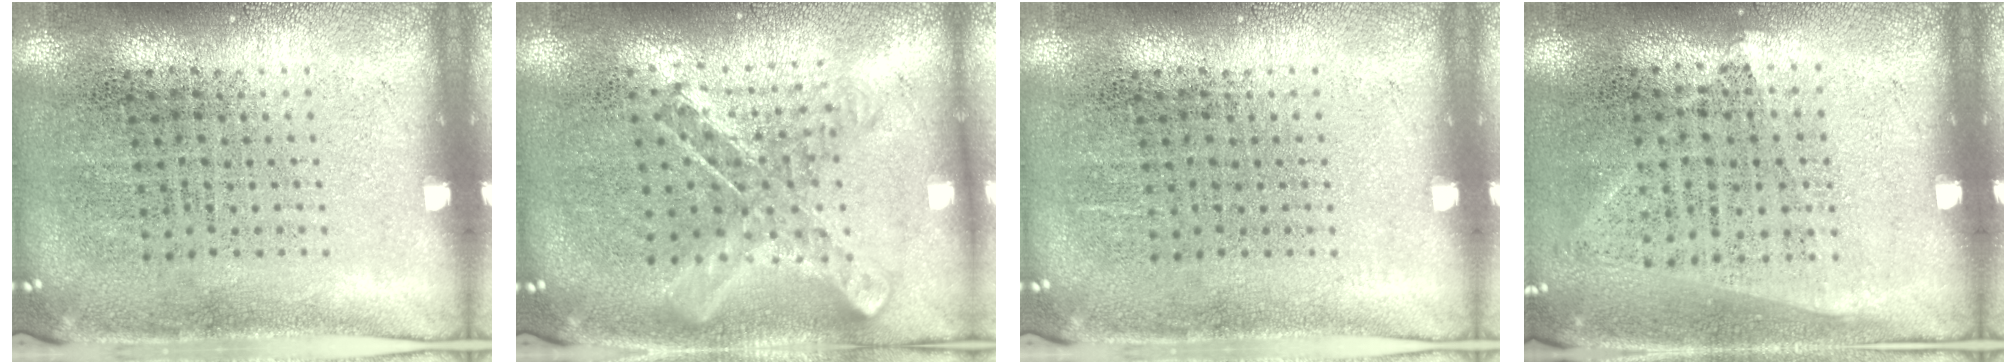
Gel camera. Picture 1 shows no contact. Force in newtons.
{"total": 0.9, "press": 0.9, "slide": 0.1}
{"total": 0.0}
{"total": 1.0, "press": 0.8, "slide": 0.5}